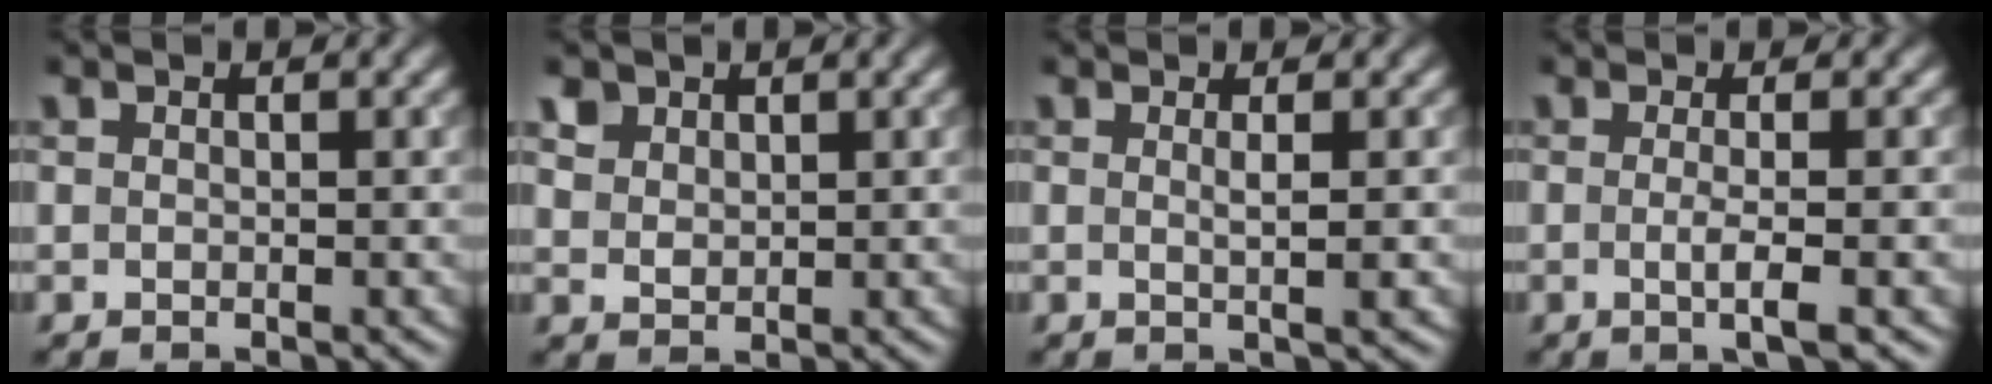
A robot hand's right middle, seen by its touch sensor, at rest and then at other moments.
{"total": 2.0, "force": [1.4, 1.4, 0.4], "torque": [-0.017, -0.007, 0.036]}
{"total": 1.7, "force": [0.2, 0.4, 1.6], "torque": [-0.024, 0.002, -0.003]}
{"total": 3.3, "force": [-0.5, 0.8, 3.2], "torque": [-0.042, -0.006, -0.010]}